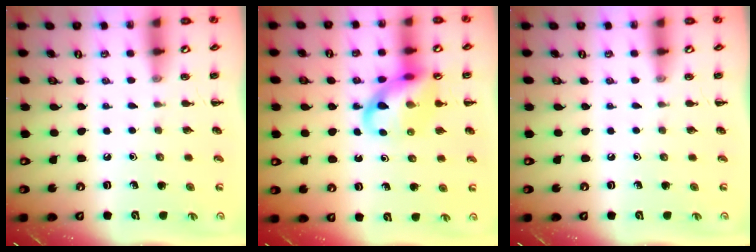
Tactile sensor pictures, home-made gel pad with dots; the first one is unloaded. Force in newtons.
{"total": 13.3, "press": 13.1, "slide": 2.1}
{"total": 0.0}